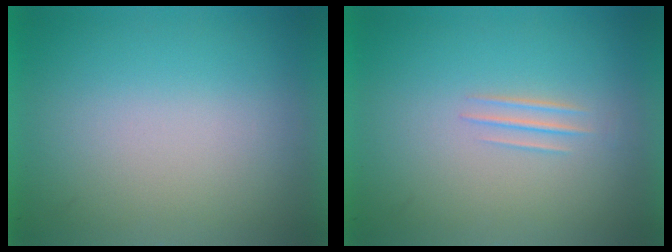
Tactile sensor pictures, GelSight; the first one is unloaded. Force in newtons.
{"total": 1.0}